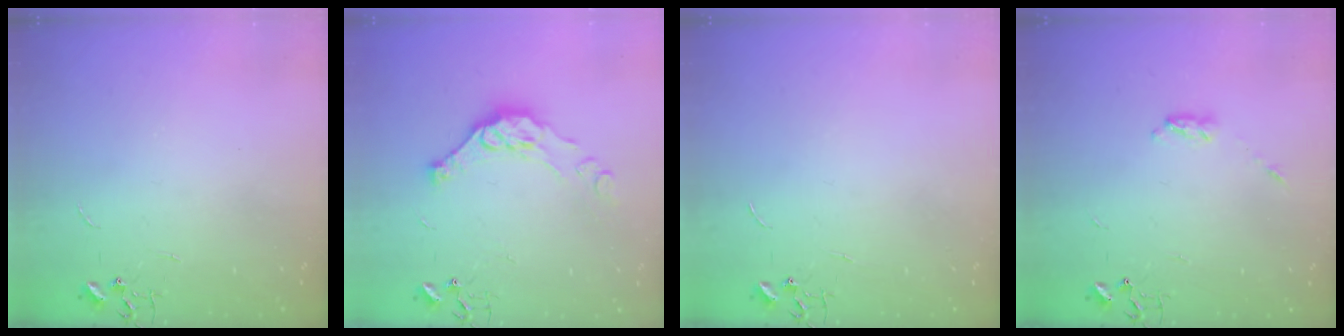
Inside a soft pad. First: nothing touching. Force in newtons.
{"total": 12.5, "press": 12.4, "slide": 1.3}
{"total": 0.0}
{"total": 3.1, "press": 3.1, "slide": 0.5}